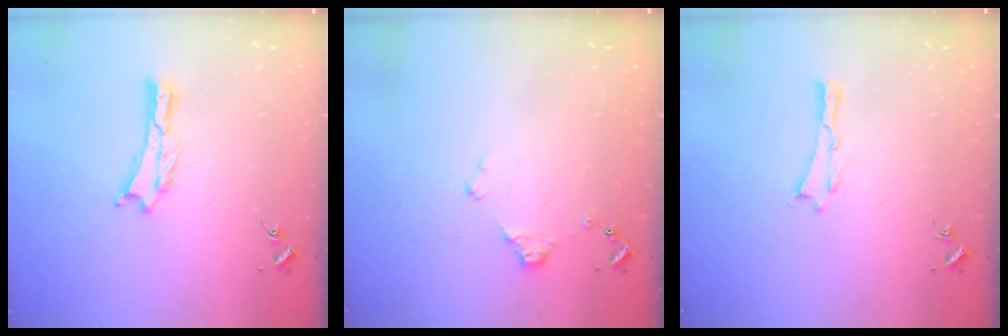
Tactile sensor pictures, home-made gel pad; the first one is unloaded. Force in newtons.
{"total": 1.2, "press": 1.2, "slide": 0.2}
{"total": 0.0}